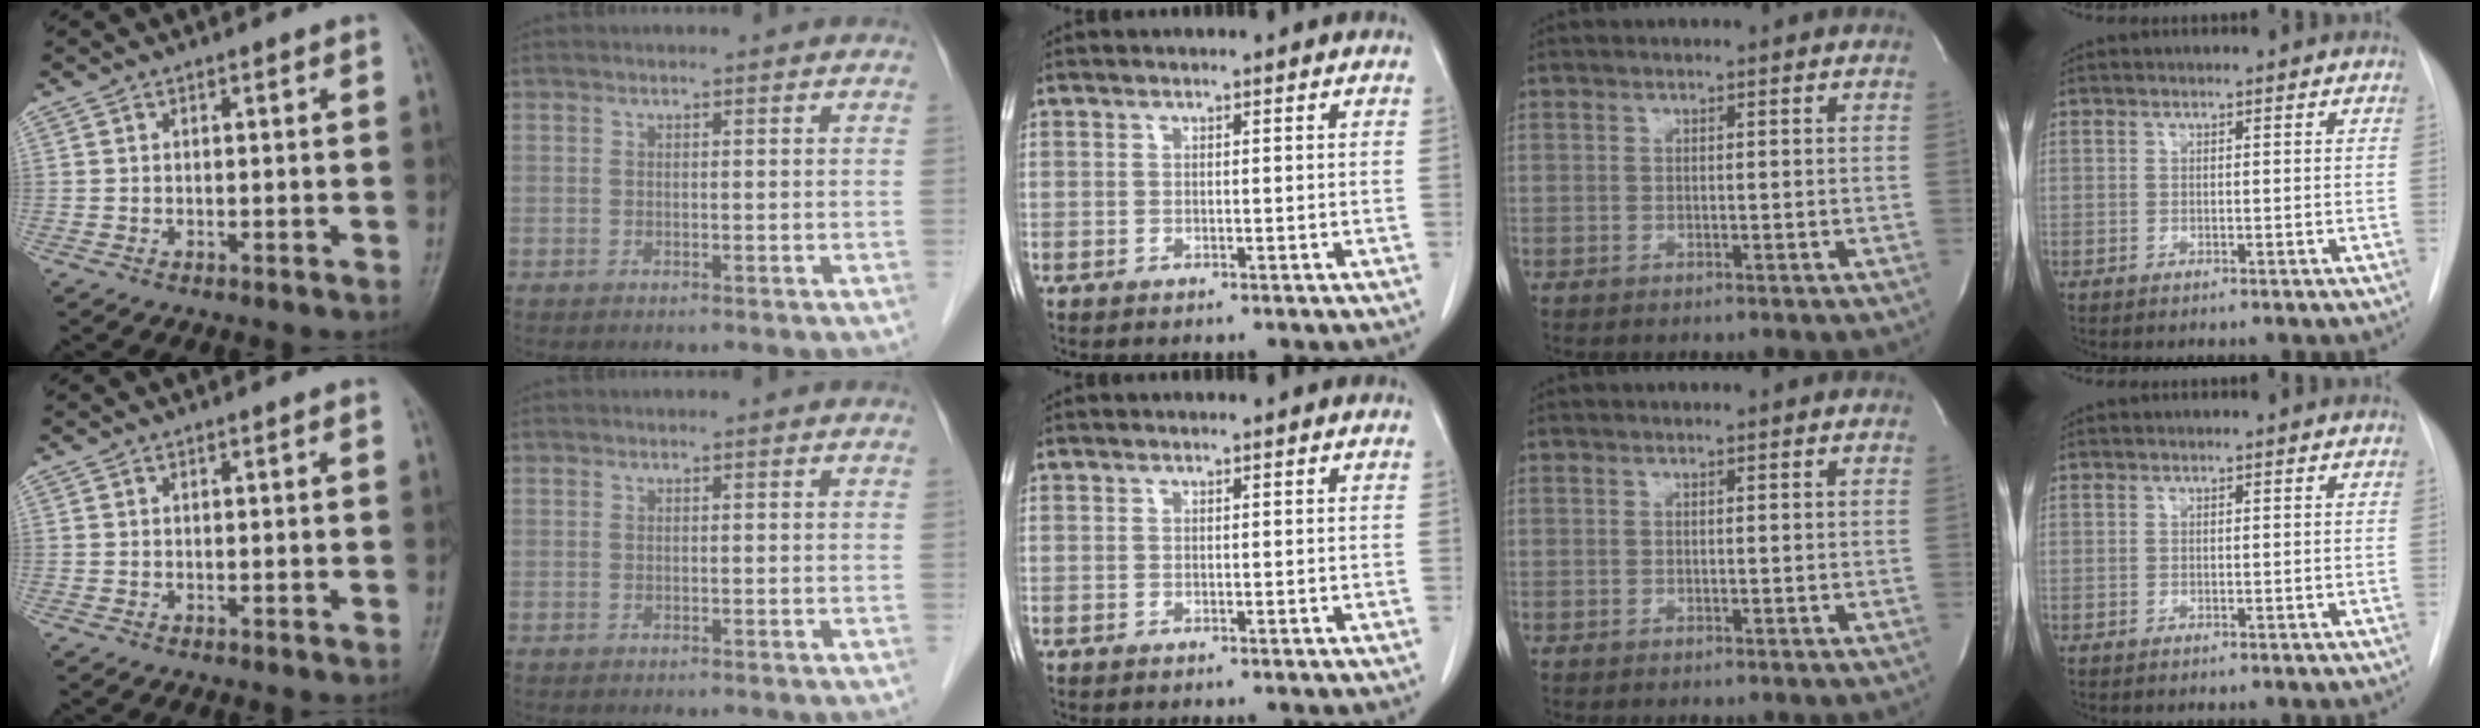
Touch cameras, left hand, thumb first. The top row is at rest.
{}